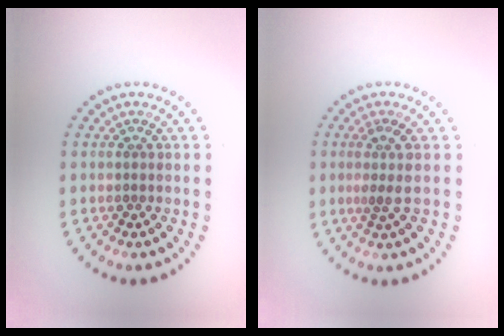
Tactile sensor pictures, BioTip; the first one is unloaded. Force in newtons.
{"total": 1.9, "press": 1.5, "slide": 1.2}